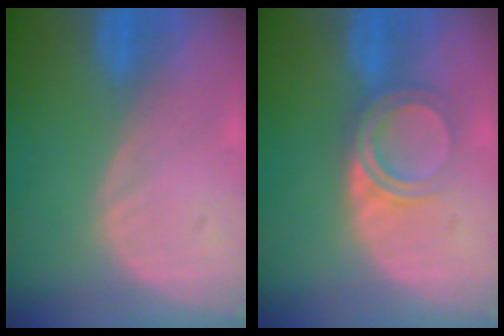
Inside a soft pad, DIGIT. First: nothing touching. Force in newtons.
{"total": 4.9, "press": 4.4, "slide": 2.2}